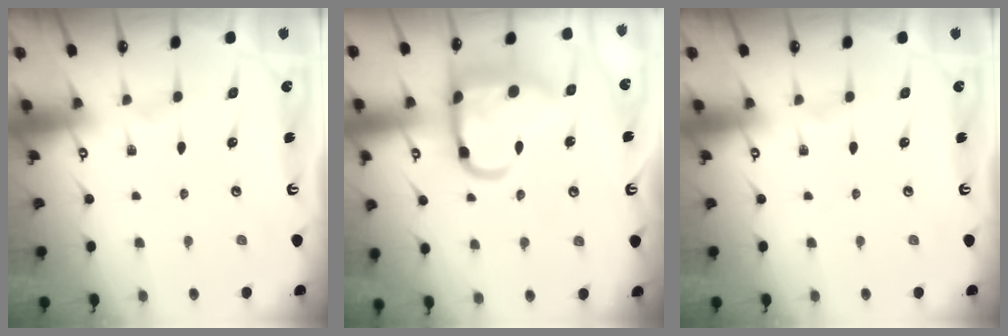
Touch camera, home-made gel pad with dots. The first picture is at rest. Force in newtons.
{"total": 15.6, "press": 15.5, "slide": 1.4}
{"total": 0.0}